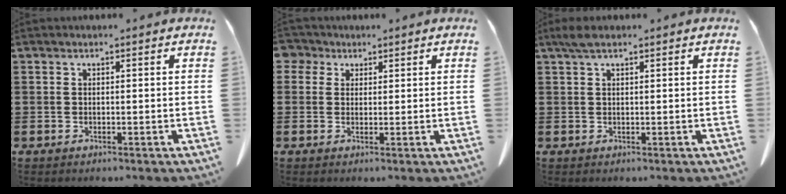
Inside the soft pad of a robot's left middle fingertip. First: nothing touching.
{"total": 2.8, "force": [1.7, 2.1, 0.4], "torque": [-0.013, 0.007, 0.030]}
{"total": 2.4, "force": [1.4, 0.7, 1.9], "torque": [-0.040, 0.004, 0.025]}